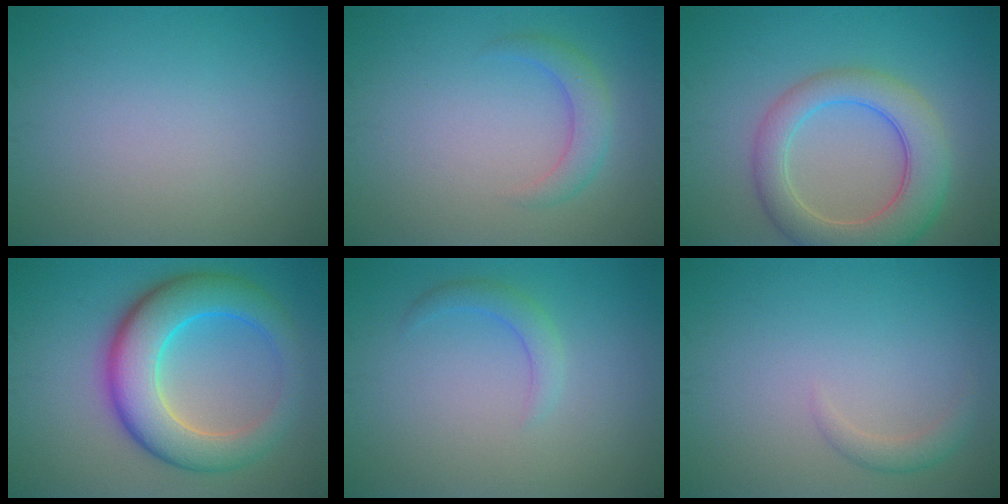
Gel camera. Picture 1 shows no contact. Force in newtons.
{"total": 2.4, "press": 2.4, "slide": 0.0}
{"total": 6.6, "press": 6.5, "slide": 0.6}
{"total": 8.9, "press": 8.9, "slide": 0.1}
{"total": 1.7, "press": 1.7, "slide": 0.1}
{"total": 1.4, "press": 1.4, "slide": 0.1}